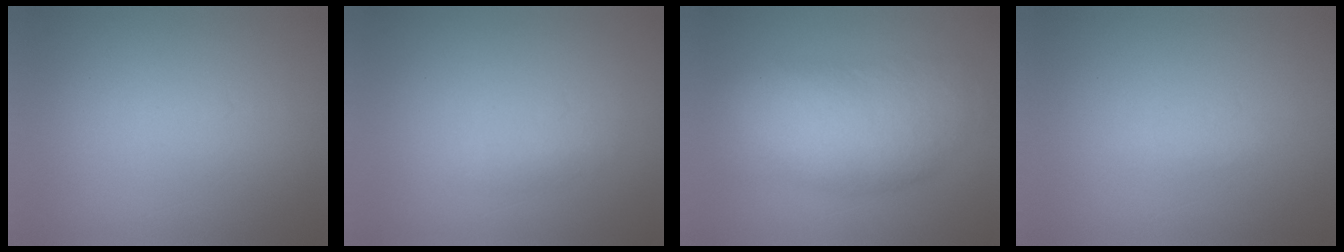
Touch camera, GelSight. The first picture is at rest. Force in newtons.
{"total": 1.2}
{"total": 7.1}
{"total": 1.0}